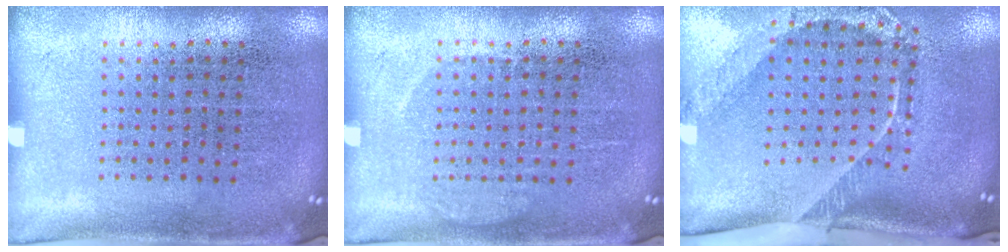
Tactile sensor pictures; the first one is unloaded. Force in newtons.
{"total": 1.1, "press": 1.1, "slide": 0.3}
{"total": 2.5, "press": 1.6, "slide": 1.8}